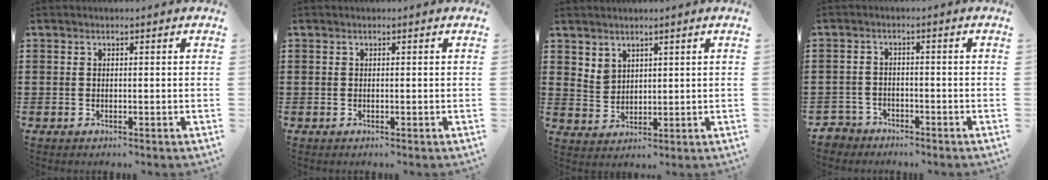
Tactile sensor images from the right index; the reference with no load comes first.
{"total": 0.0}
{"total": 3.2, "force": [2.8, 1.6, 0.1], "torque": [-0.012, 0.001, 0.055]}
{"total": 2.5, "force": [-2.3, 1.0, -0.1], "torque": [-0.006, 0.000, -0.052]}